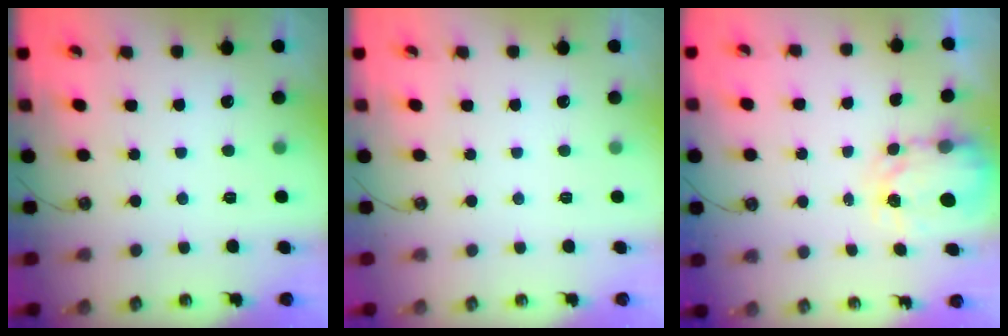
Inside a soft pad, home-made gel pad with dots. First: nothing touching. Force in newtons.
{"total": 0.0}
{"total": 4.0, "press": 3.9, "slide": 0.3}